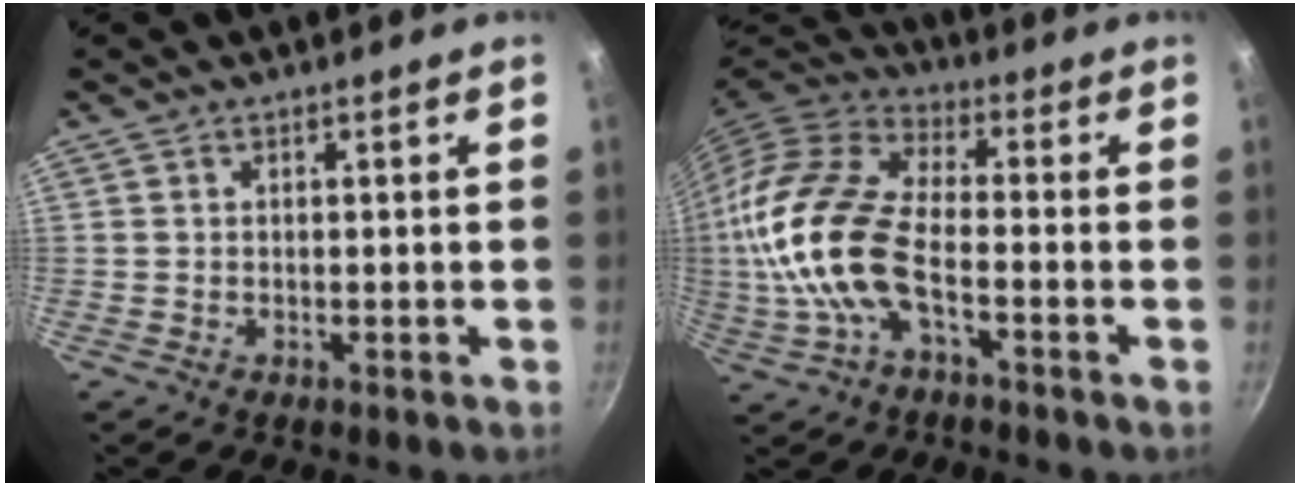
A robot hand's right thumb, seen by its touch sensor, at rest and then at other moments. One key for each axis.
{"total": 17.1, "fx": -3.3, "fy": 8.1, "fz": 14.6, "tx": -0.294, "ty": 0.028, "tz": -0.077}